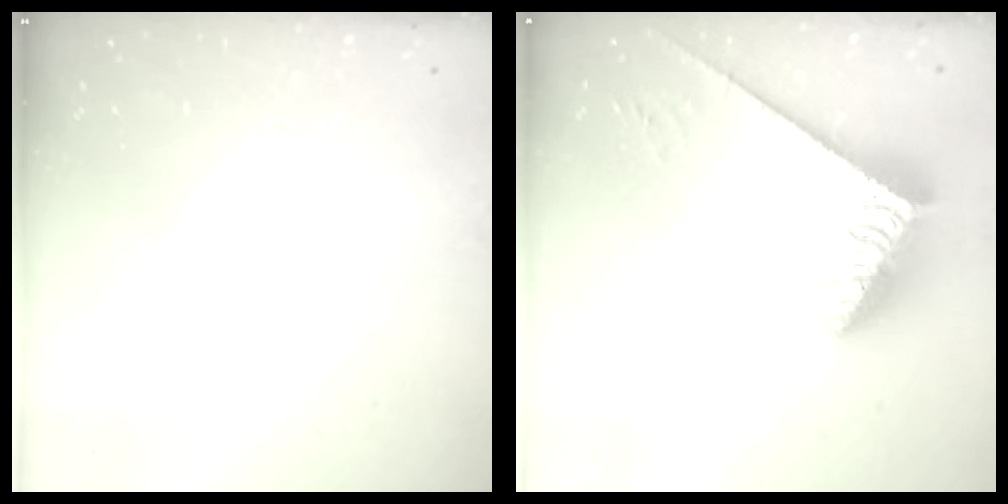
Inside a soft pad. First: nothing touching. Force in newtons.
{"total": 4.0, "press": 3.9, "slide": 0.8}